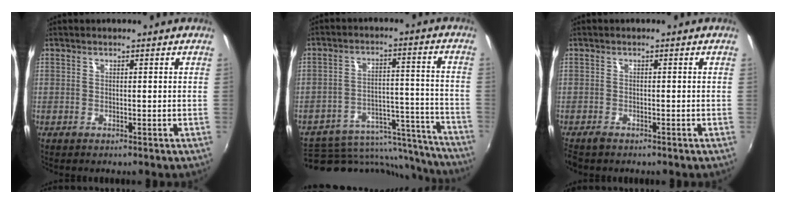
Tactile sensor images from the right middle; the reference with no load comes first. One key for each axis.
{"total": 21.0, "fx": -18.7, "fy": 7.6, "fz": 5.6, "tx": -0.094, "ty": 0.035, "tz": -0.236}
{"total": 2.2, "fx": -1.8, "fy": 0.9, "fz": 0.9, "tx": -0.025, "ty": -0.008, "tz": -0.035}